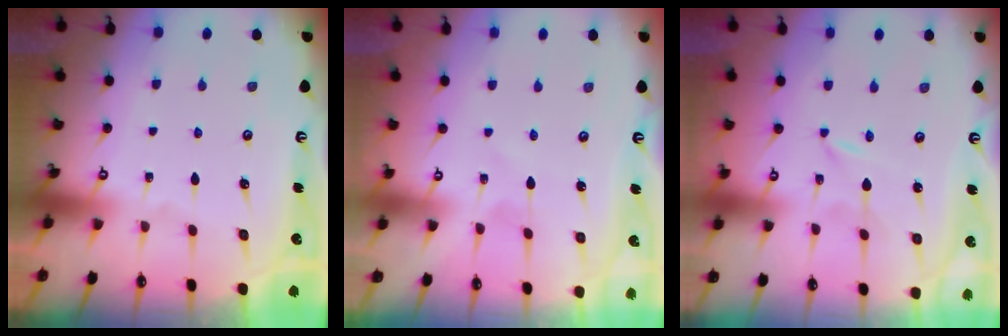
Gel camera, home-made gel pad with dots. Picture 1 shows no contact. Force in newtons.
{"total": 2.2, "press": 2.2, "slide": 0.2}
{"total": 0.0}